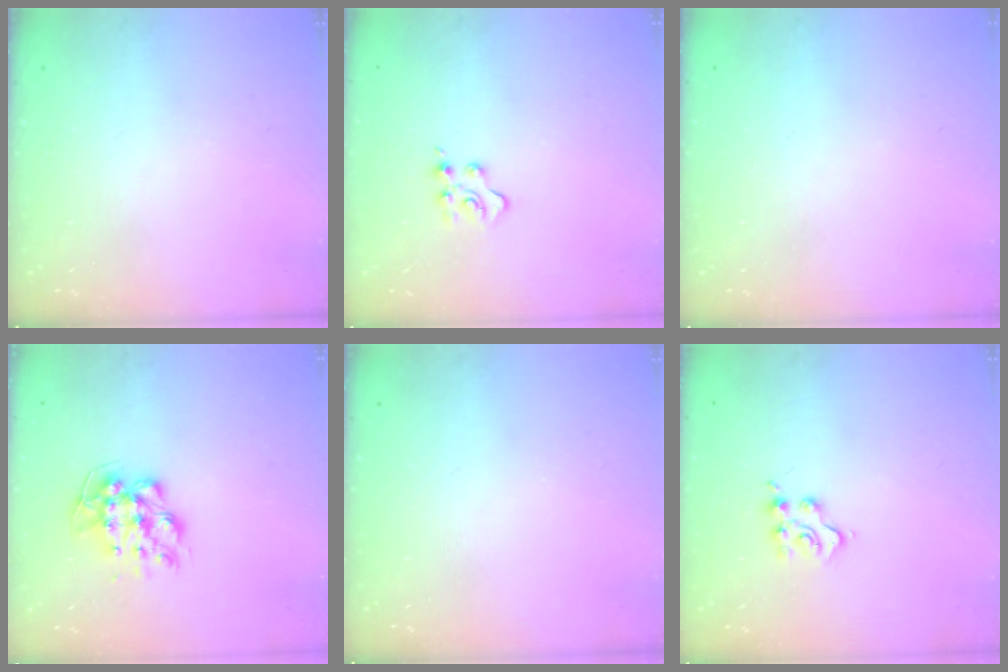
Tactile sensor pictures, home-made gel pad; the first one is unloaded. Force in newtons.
{"total": 4.0, "press": 4.0, "slide": 0.4}
{"total": 0.6, "press": 0.5, "slide": 0.2}
{"total": 10.0, "press": 9.9, "slide": 0.7}
{"total": 0.0}
{"total": 5.2, "press": 5.2, "slide": 0.6}